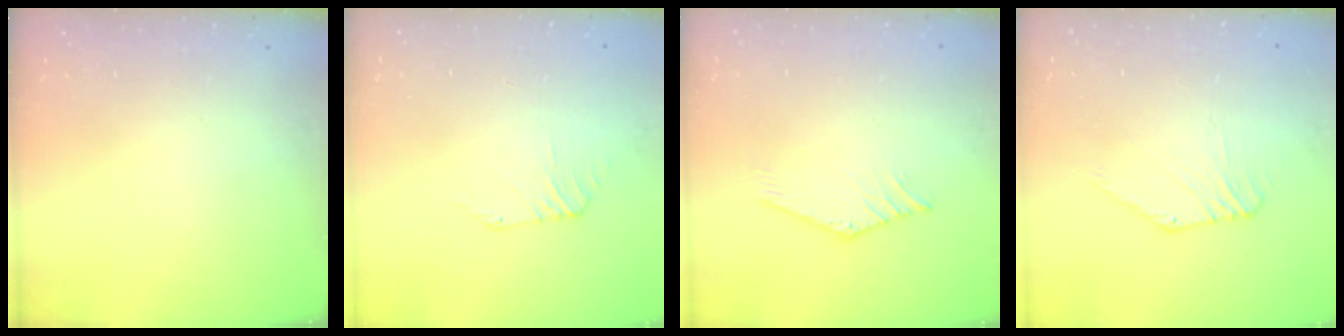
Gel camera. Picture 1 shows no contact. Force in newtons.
{"total": 0.9, "press": 0.8, "slide": 0.4}
{"total": 0.9, "press": 0.9, "slide": 0.1}
{"total": 1.1, "press": 1.0, "slide": 0.3}